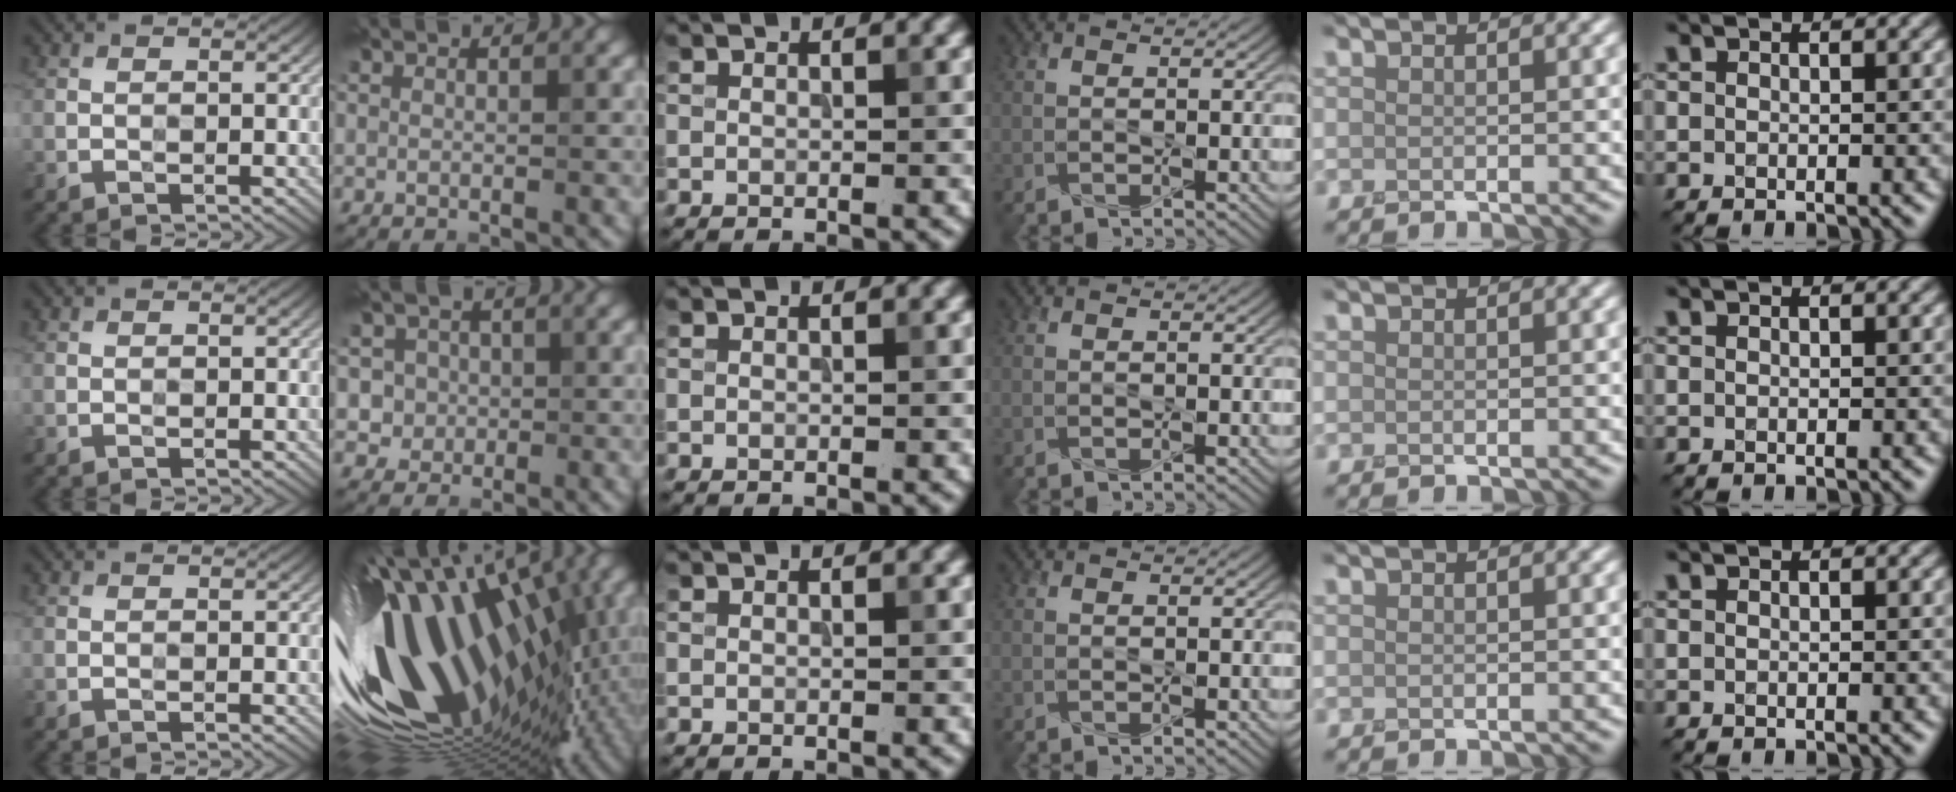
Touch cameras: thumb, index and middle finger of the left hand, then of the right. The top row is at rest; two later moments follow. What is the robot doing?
{"motion": "press", "object": "sticky note"}